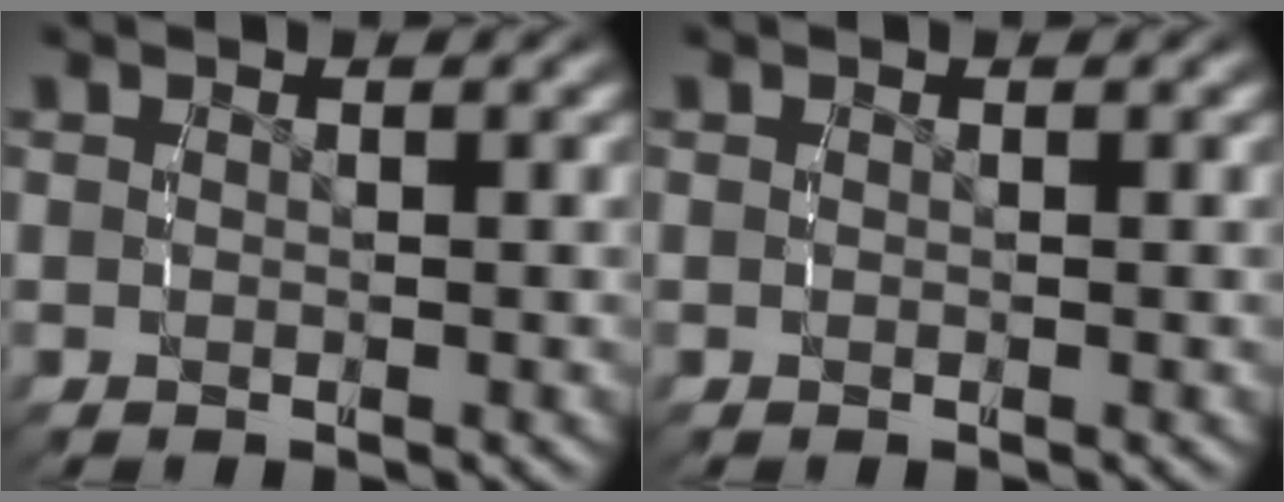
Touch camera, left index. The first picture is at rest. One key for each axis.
{"total": 0.0}